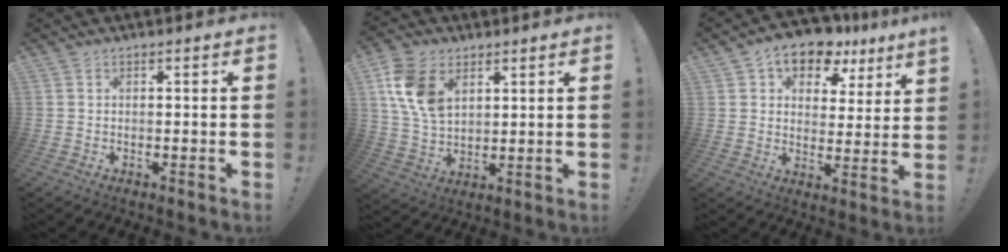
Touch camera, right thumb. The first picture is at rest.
{"total": 13.1, "force": [5.7, 8.4, 8.3], "torque": [-0.154, -0.010, 0.110]}
{"total": 11.1, "force": [7.6, 6.2, 5.1], "torque": [-0.076, -0.049, 0.141]}